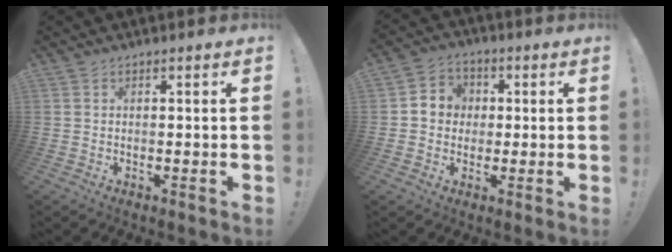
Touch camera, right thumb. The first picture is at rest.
{"total": 6.7, "force": [-0.2, 6.3, 2.1], "torque": [-0.040, 0.017, 0.001]}